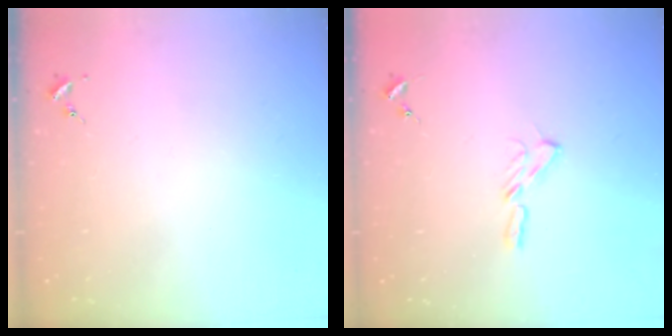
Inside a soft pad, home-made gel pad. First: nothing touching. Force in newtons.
{"total": 4.0, "press": 4.0, "slide": 0.4}